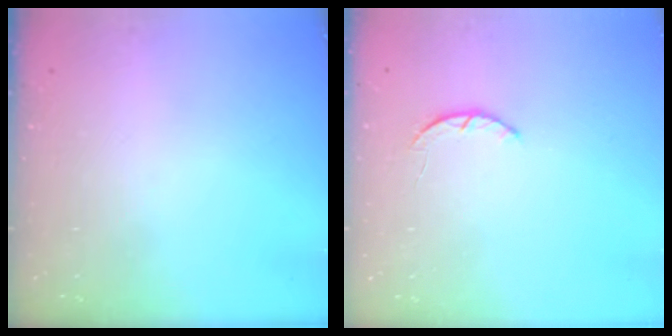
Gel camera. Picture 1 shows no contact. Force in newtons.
{"total": 2.5, "press": 2.5, "slide": 0.5}